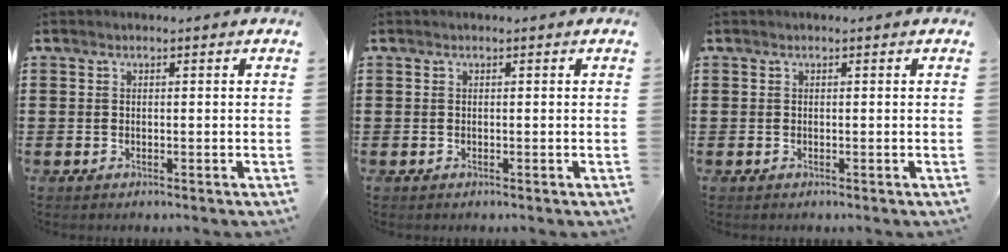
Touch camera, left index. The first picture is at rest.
{"total": 0.0}
{"total": 0.0}